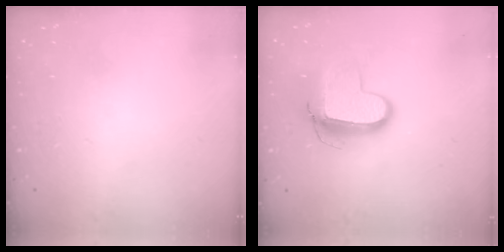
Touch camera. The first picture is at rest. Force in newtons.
{"total": 11.6, "press": 11.5, "slide": 1.3}